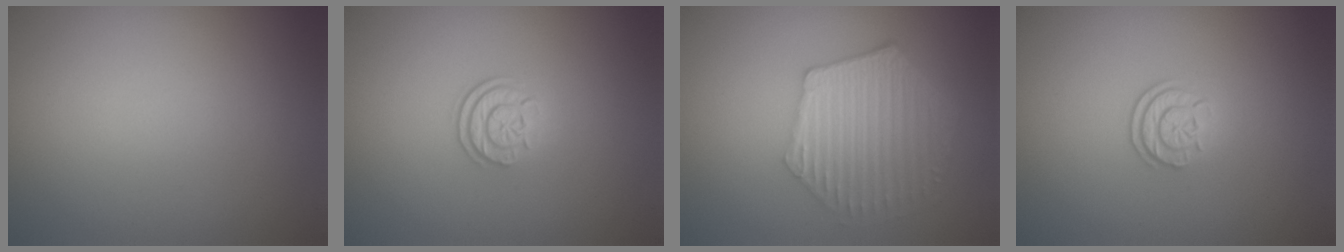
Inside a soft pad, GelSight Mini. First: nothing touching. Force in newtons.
{"total": 2.4, "press": 1.8, "slide": 1.5}
{"total": 5.9, "press": 4.4, "slide": 3.8}
{"total": 2.3, "press": 1.7, "slide": 1.5}